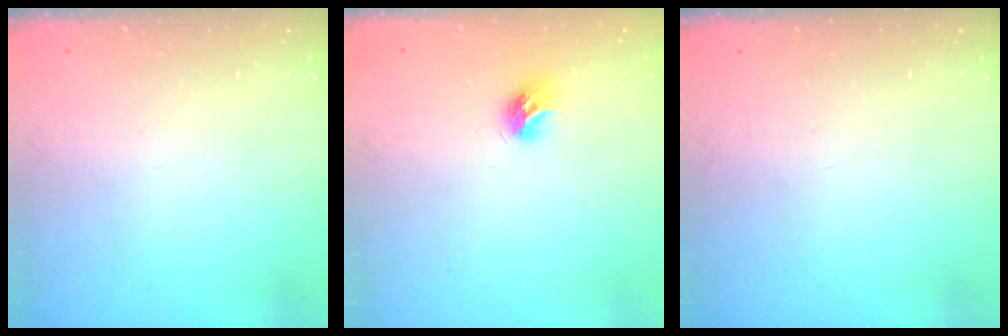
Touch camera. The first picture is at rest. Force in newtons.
{"total": 7.5, "press": 7.5, "slide": 0.1}
{"total": 0.0}